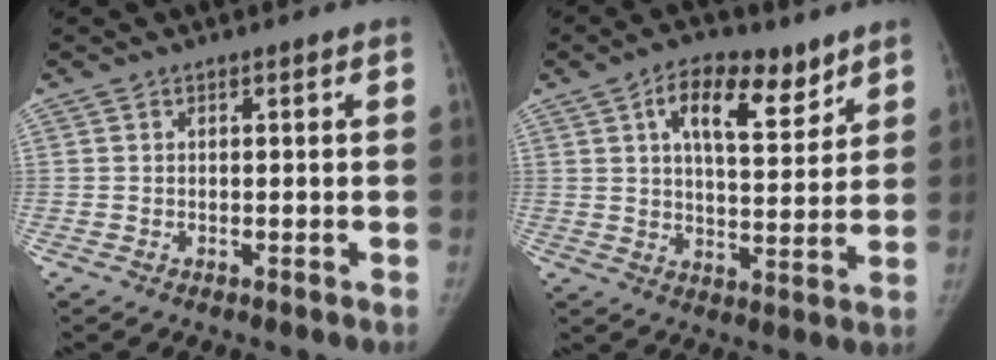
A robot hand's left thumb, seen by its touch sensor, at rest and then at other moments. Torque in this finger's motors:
{"motor_torque": [-0.01, 0.06, 0.73, -0.55, 0.04]}